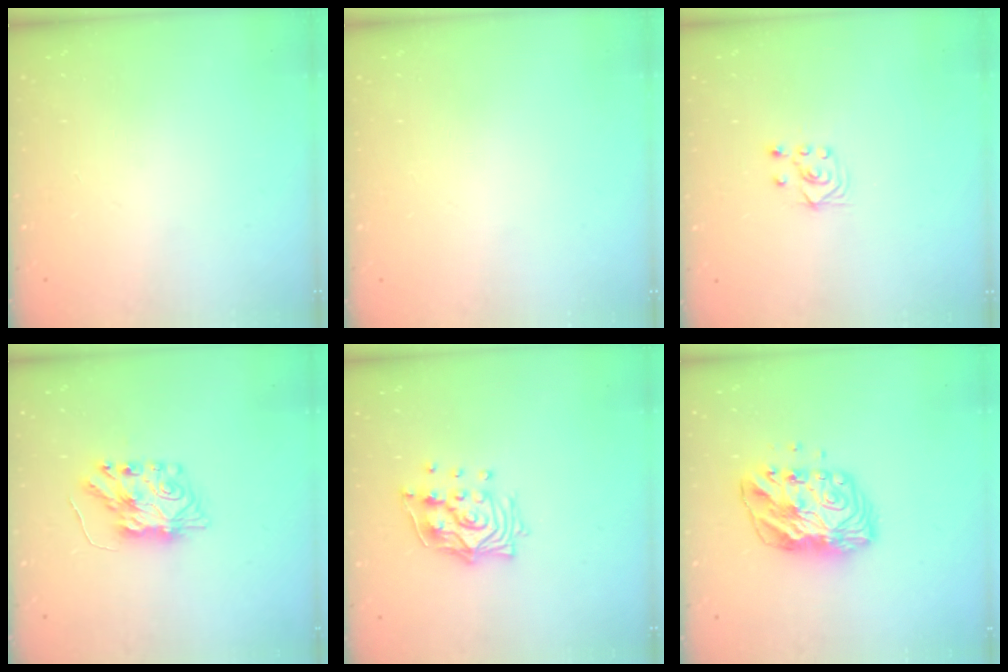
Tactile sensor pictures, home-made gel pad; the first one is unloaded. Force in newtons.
{"total": 0.0}
{"total": 2.6, "press": 2.5, "slide": 1.0}
{"total": 8.4, "press": 8.4, "slide": 0.5}
{"total": 13.3, "press": 13.3, "slide": 1.2}
{"total": 10.7, "press": 10.7, "slide": 1.2}